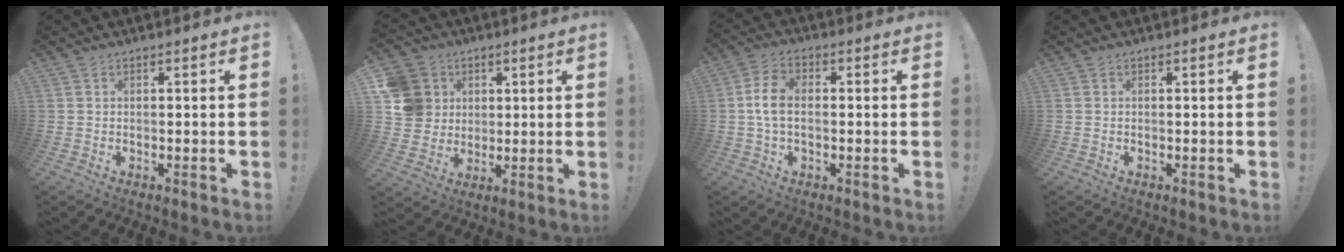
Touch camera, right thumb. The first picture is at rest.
{"total": 12.0, "force": [3.0, 11.0, 3.6], "torque": [-0.059, -0.006, 0.065]}
{"total": 7.5, "force": [-0.1, 4.5, 6.0], "torque": [-0.118, 0.006, 0.001]}
{"total": 0.0}